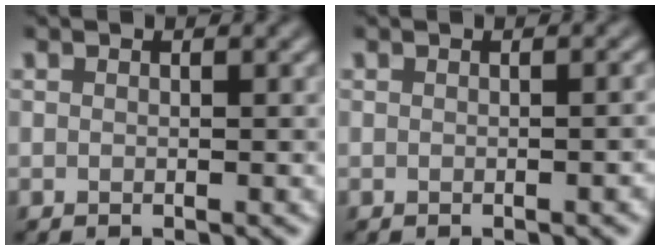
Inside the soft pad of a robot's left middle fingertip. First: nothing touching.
{"total": 1.2, "force": [-0.4, 0.2, 1.1], "torque": [-0.011, -0.003, 0.000]}